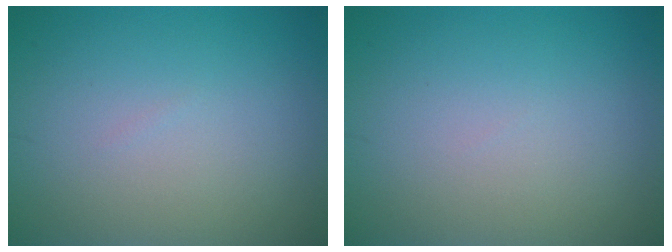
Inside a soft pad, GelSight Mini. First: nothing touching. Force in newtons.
{"total": 0.0}